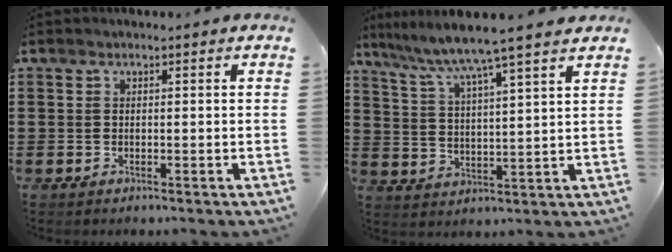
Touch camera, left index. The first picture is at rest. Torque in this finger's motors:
{"motor_torque": [1.17, -0.97, 0.64, 0.21]}